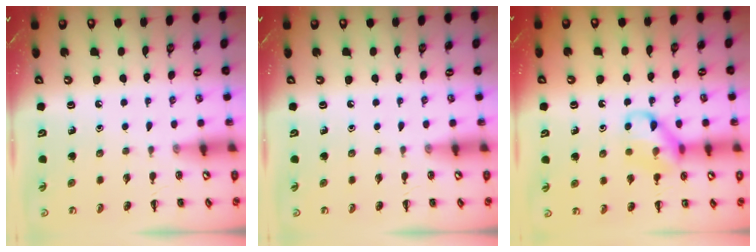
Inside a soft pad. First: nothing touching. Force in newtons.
{"total": 0.0}
{"total": 12.5, "press": 12.4, "slide": 1.7}